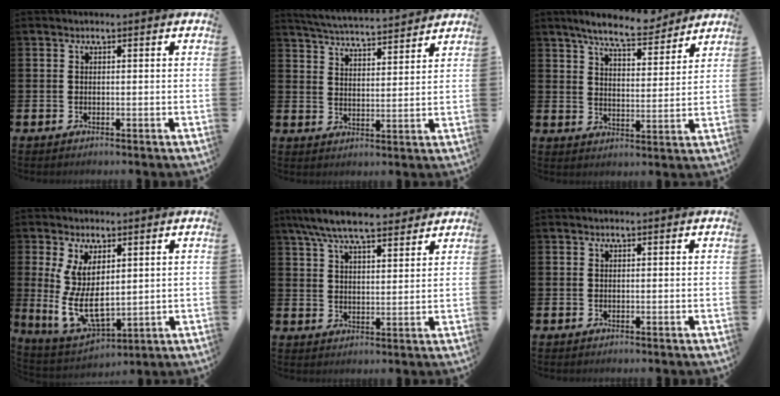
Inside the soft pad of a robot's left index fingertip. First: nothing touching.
{"total": 5.2, "force": [5.1, 0.1, 0.5], "torque": [-0.032, -0.035, 0.090]}
{"total": 7.9, "force": [7.3, 1.3, 2.8], "torque": [-0.067, -0.037, 0.129]}
{"total": 8.2, "force": [1.7, 4.4, 6.7], "torque": [-0.146, -0.020, 0.029]}
{"total": 7.8, "force": [7.2, 1.4, 2.9], "torque": [-0.074, -0.025, 0.130]}
{"total": 0.0}